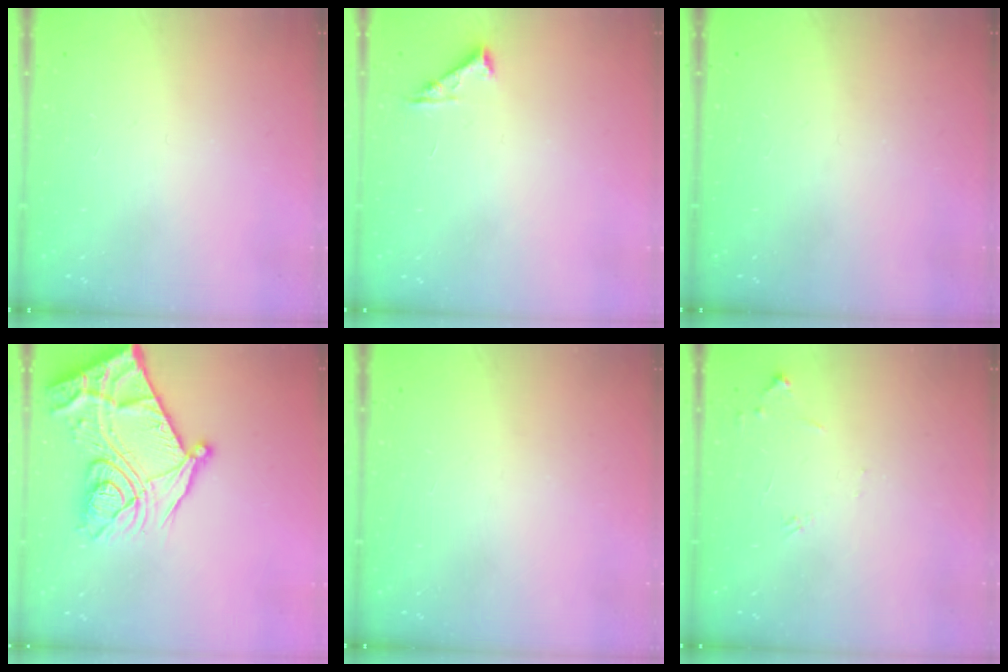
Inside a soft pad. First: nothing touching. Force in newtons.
{"total": 5.3, "press": 5.2, "slide": 0.7}
{"total": 0.0}
{"total": 27.1, "press": 27.1, "slide": 0.8}
{"total": 0.0}
{"total": 6.3, "press": 6.3, "slide": 0.8}